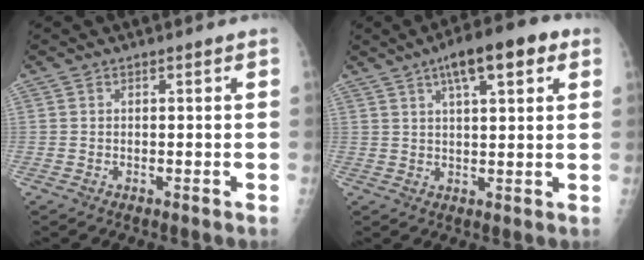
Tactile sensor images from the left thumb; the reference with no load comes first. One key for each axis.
{"total": 11.3, "fx": 5.5, "fy": 3.6, "fz": 9.2, "tx": -0.122, "ty": 0.006, "tz": 0.077}